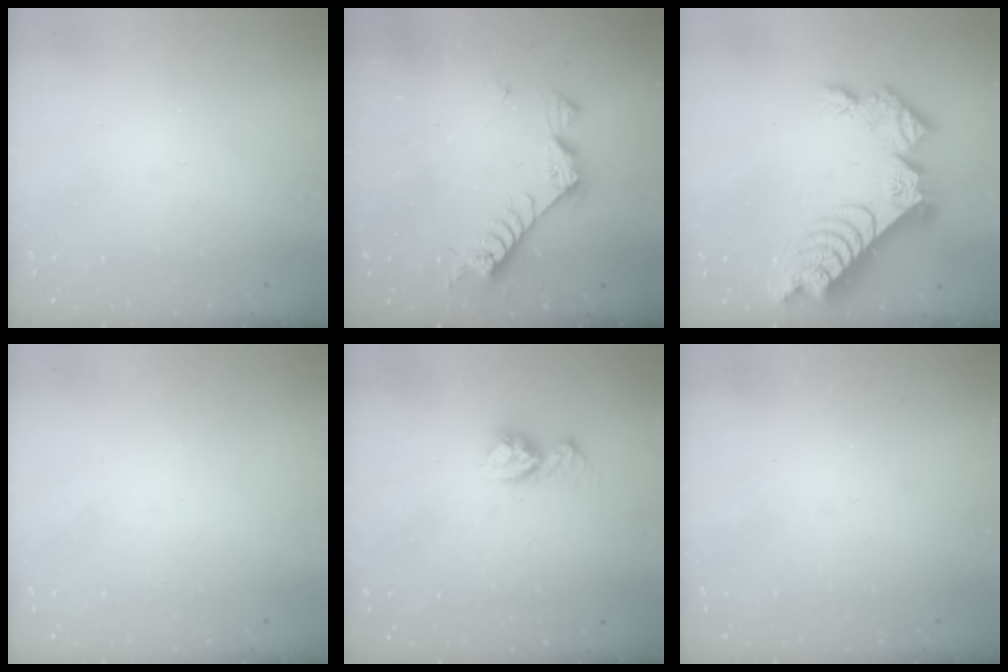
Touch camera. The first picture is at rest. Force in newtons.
{"total": 7.9, "press": 7.8, "slide": 1.3}
{"total": 15.0, "press": 15.0, "slide": 1.4}
{"total": 0.0}
{"total": 9.2, "press": 9.2, "slide": 0.8}
{"total": 0.0}